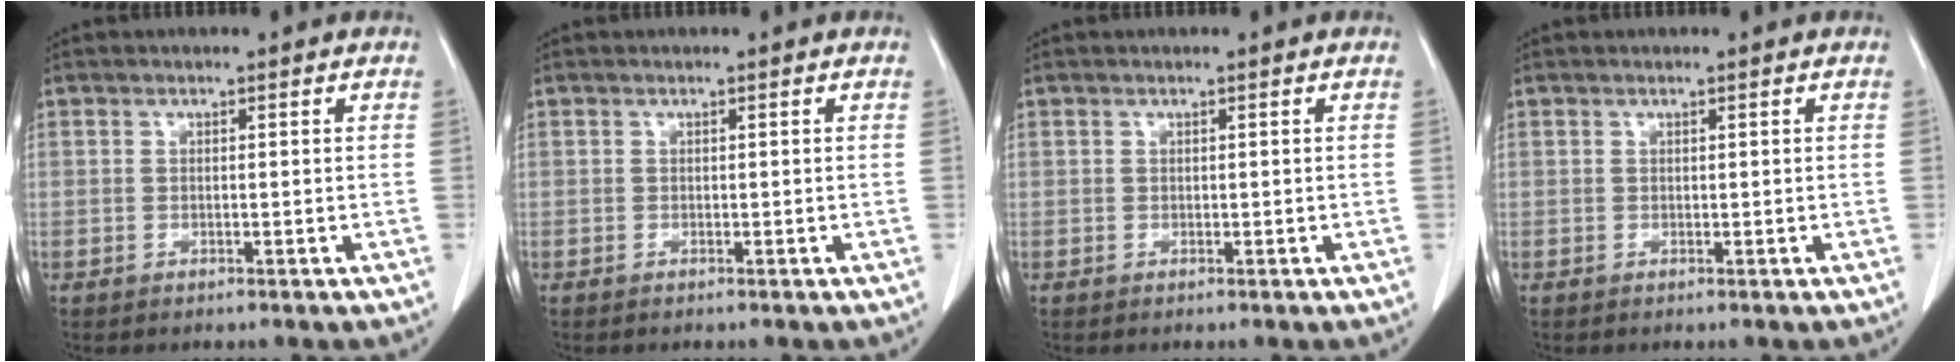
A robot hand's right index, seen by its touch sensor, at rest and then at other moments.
{"total": 0.0}
{"total": 0.0}
{"total": 0.0}